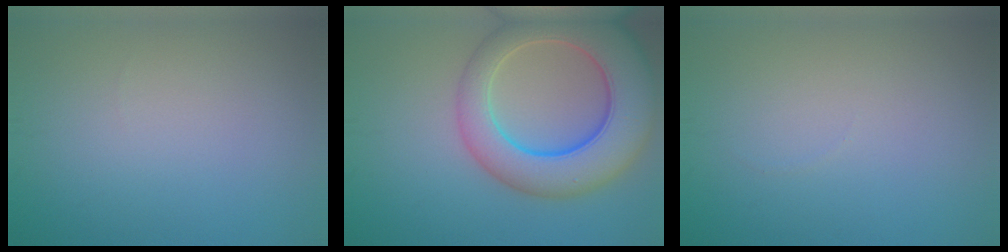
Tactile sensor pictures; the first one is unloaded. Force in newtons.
{"total": 10.5, "press": 10.5, "slide": 0.5}
{"total": 0.0}